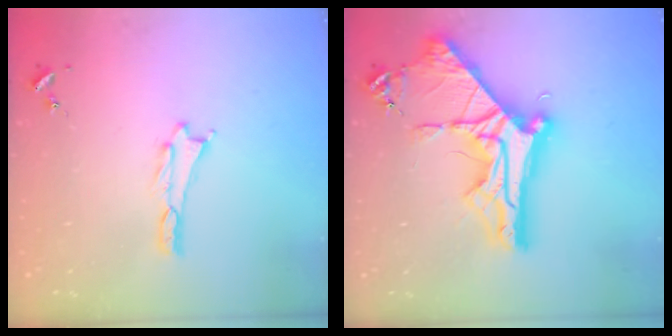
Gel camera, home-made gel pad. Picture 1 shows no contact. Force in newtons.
{"total": 12.0, "press": 12.0, "slide": 1.3}